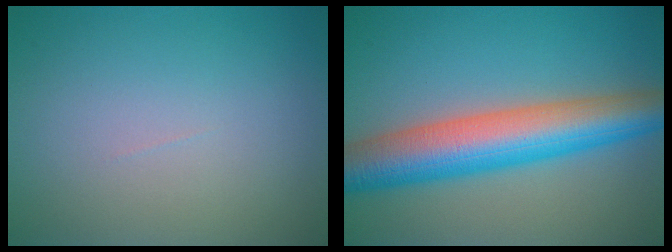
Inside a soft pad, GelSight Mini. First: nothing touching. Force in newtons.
{"total": 9.2, "press": 9.2, "slide": 0.2}